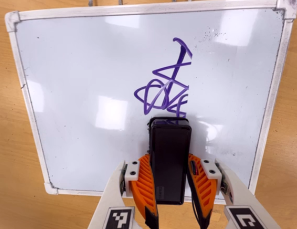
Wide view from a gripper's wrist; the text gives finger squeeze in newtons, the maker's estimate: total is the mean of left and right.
{"total": 8.9, "left": 6.5, "right": 11.3}